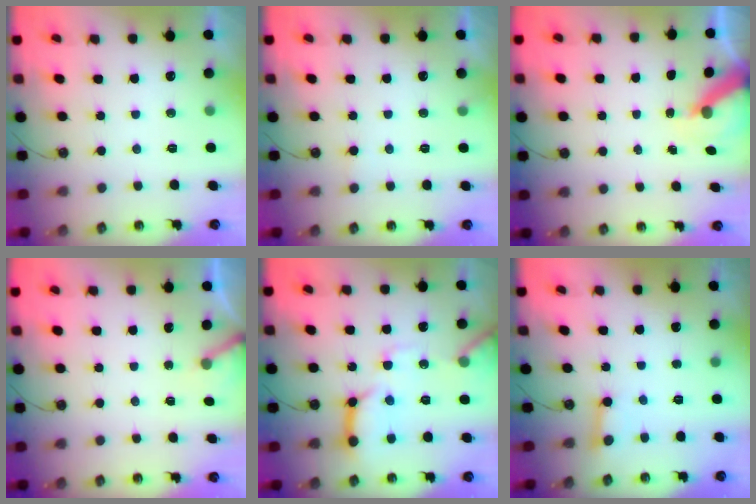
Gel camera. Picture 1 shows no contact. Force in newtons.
{"total": 4.1, "press": 4.1, "slide": 0.3}
{"total": 6.4, "press": 6.4, "slide": 0.3}
{"total": 3.5, "press": 3.5, "slide": 0.2}
{"total": 16.1, "press": 16.0, "slide": 1.8}
{"total": 3.0, "press": 3.0, "slide": 0.2}